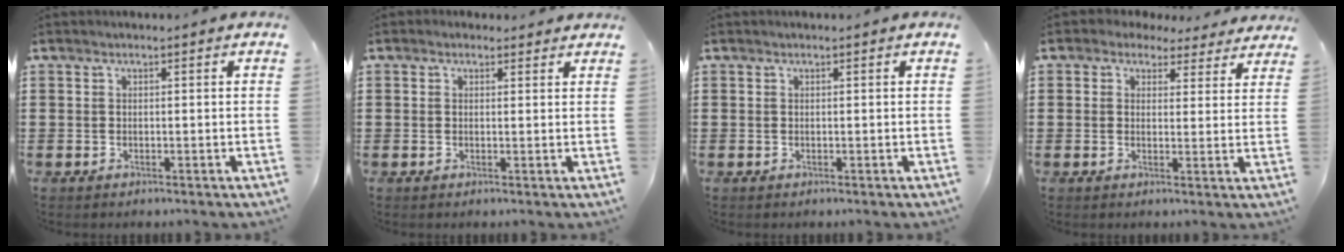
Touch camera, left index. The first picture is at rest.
{"total": 1.1, "force": [0.8, 0.7, 0.3], "torque": [-0.008, 0.006, 0.015]}
{"total": 0.0}
{"total": 2.9, "force": [2.5, 1.4, 0.7], "torque": [-0.025, -0.004, 0.046]}